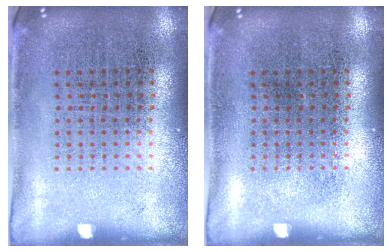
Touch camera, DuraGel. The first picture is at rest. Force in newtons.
{"total": 0.0}